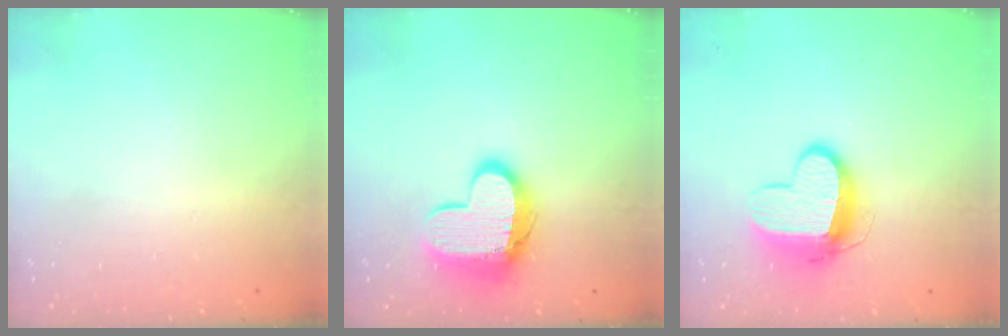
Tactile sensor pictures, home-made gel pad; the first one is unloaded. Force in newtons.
{"total": 12.7, "press": 12.7, "slide": 0.9}
{"total": 11.7, "press": 11.6, "slide": 1.3}